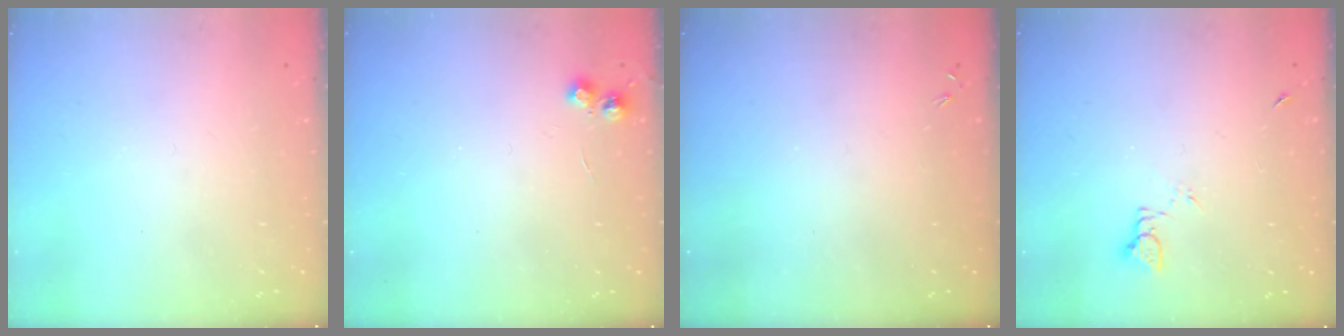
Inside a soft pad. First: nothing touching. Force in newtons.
{"total": 5.2, "press": 5.2, "slide": 0.5}
{"total": 0.0}
{"total": 2.4, "press": 2.4, "slide": 0.3}